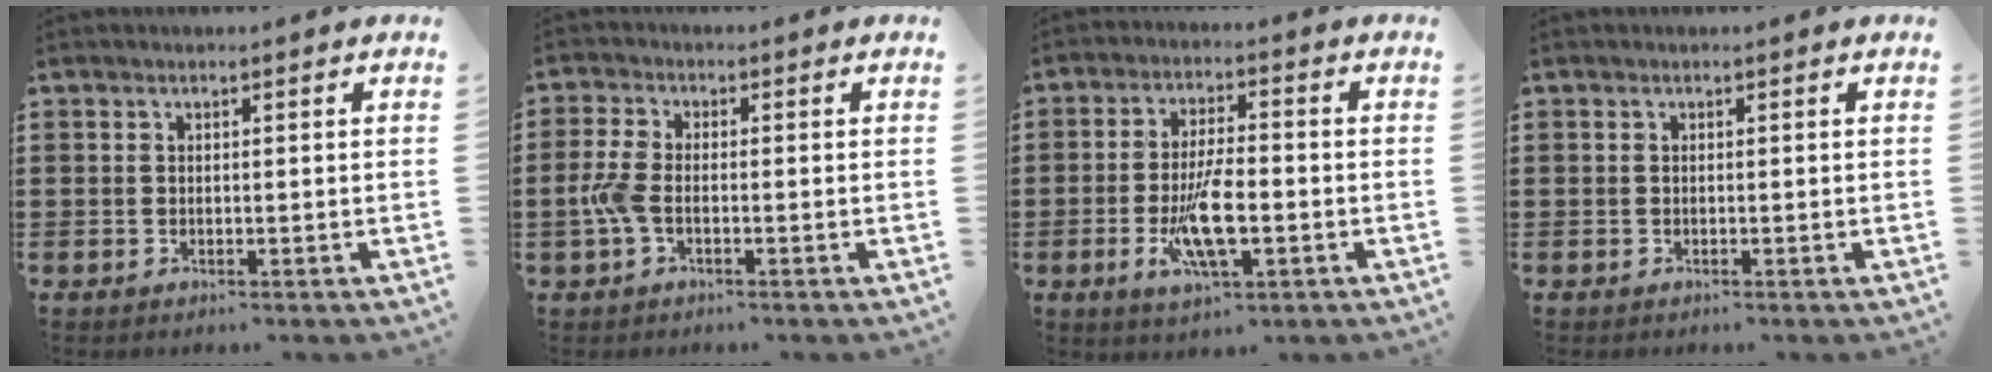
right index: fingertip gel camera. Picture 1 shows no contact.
{"total": 4.1, "force": [-1.1, 1.8, 3.5], "torque": [-0.096, -0.007, -0.030]}
{"total": 8.9, "force": [-2.5, 2.9, 8.0], "torque": [-0.162, -0.012, -0.043]}
{"total": 0.0}